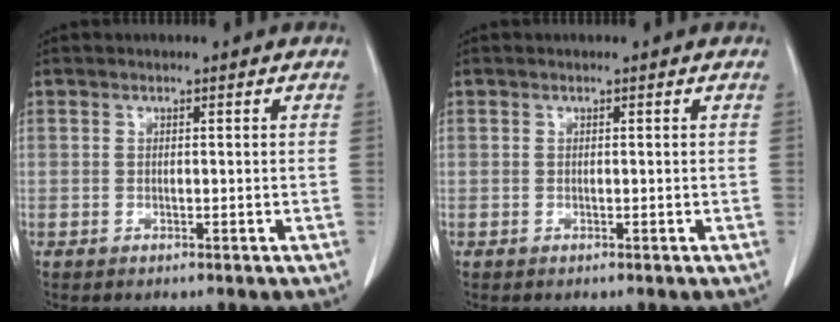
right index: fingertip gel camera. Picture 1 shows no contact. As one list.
[{"total": 0.0}]